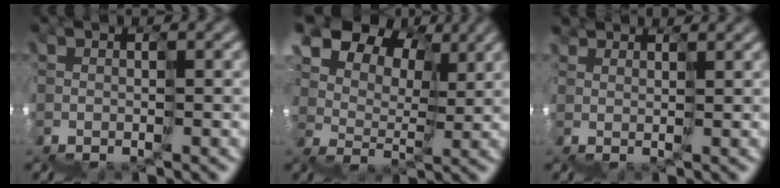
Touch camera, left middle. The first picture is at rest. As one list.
[{"total": 8.3, "force": [7.3, 4.0, -0.1], "torque": [-0.034, 0.059, 0.105]}, {"total": 2.4, "force": [2.4, 0.1, -0.4], "torque": [0.012, 0.028, 0.039]}]